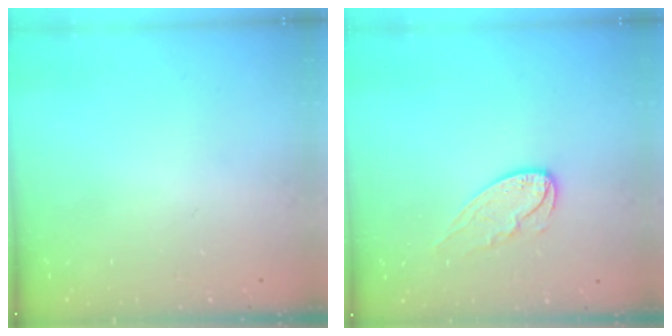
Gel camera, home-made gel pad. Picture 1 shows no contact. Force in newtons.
{"total": 7.5, "press": 7.5, "slide": 0.3}